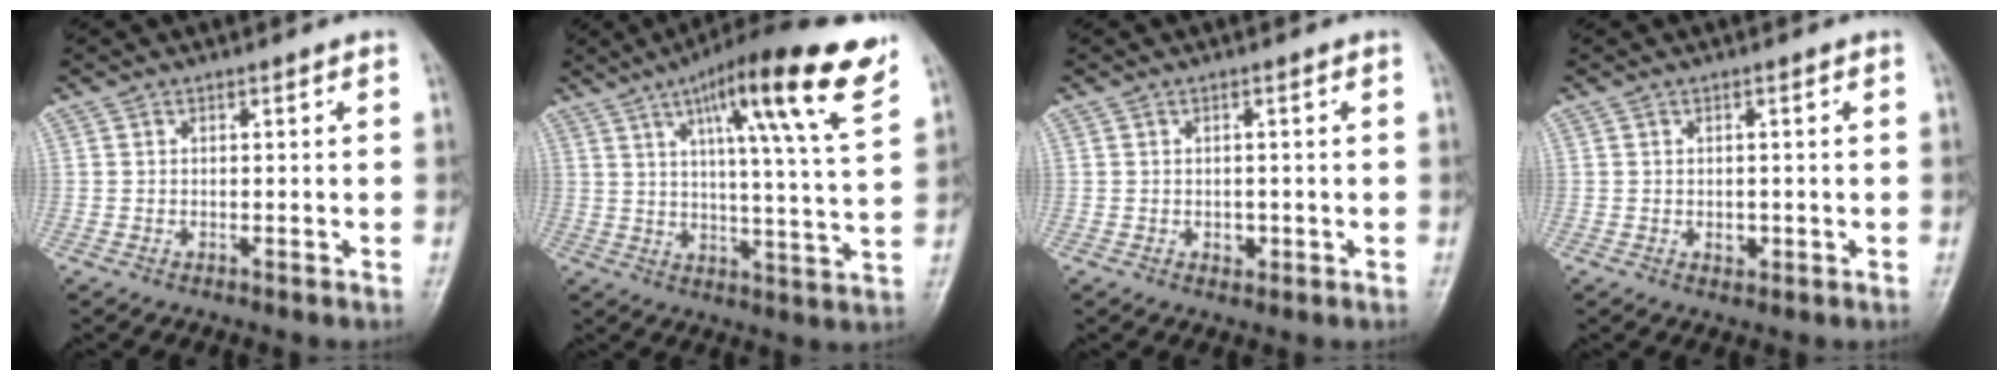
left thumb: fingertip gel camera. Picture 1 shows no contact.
{"total": 19.4, "force": [10.6, 2.4, 16.0], "torque": [-0.219, -0.034, 0.154]}
{"total": 1.8, "force": [-0.4, 1.5, 1.0], "torque": [-0.001, 0.004, -0.002]}
{"total": 1.7, "force": [-0.3, 1.4, 1.0], "torque": [-0.004, 0.002, -0.001]}